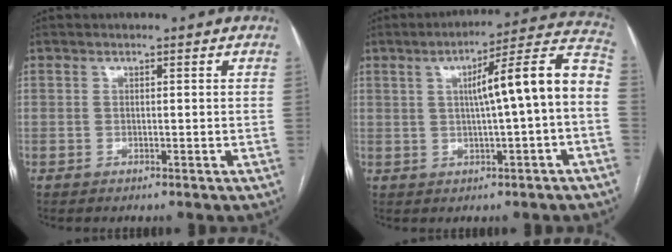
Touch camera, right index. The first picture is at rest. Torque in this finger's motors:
{"motor_torque": [1.20, -0.26, 0.52, 0.12]}